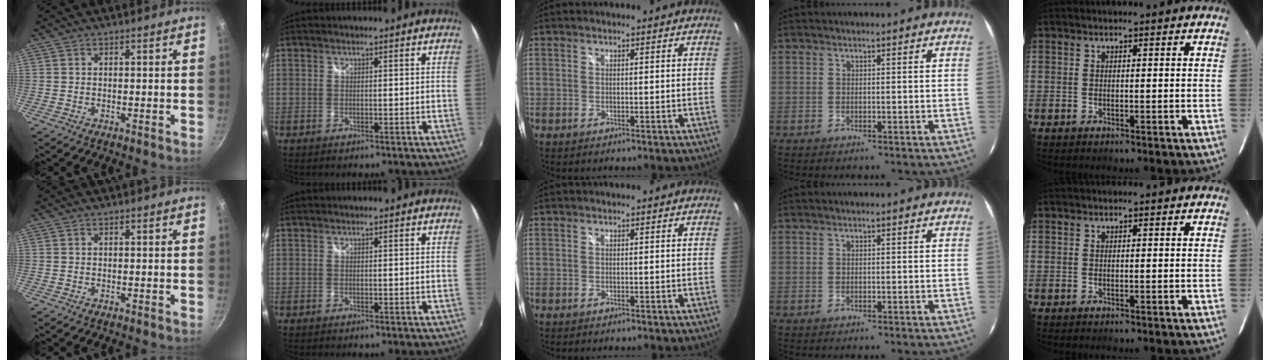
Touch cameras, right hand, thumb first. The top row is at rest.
{}